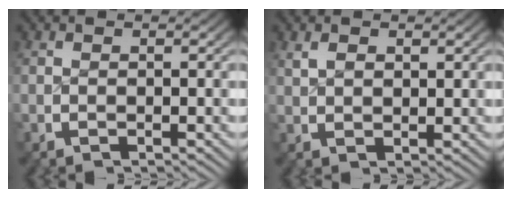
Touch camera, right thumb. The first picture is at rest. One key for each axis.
{"total": 1.3, "fx": 1.0, "fy": 0.5, "fz": 0.7, "tx": -0.008, "ty": 0.001, "tz": 0.025}